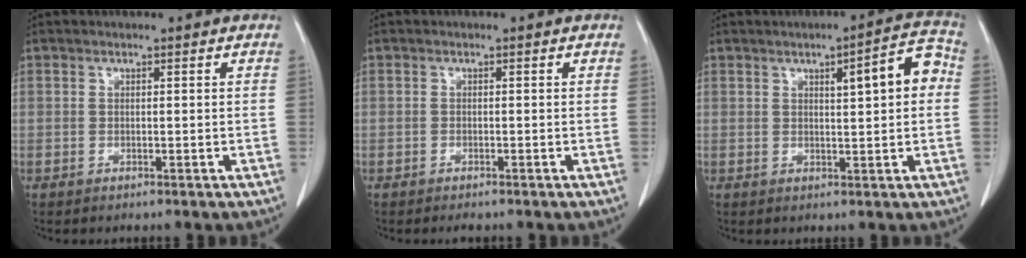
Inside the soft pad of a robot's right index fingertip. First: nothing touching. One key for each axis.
{"total": 0.9, "fx": -0.8, "fy": 0.1, "fz": 0.3, "tx": -0.008, "ty": -0.002, "tz": -0.011}
{"total": 6.9, "fx": 1.3, "fy": 1.2, "fz": 6.7, "tx": -0.087, "ty": 0.020, "tz": 0.015}